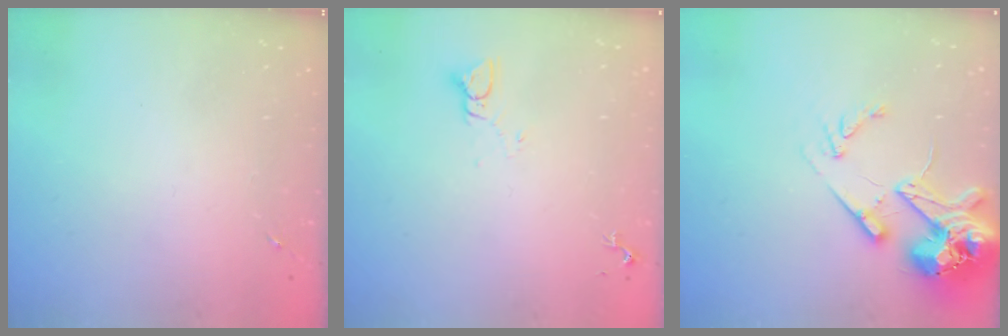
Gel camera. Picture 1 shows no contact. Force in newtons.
{"total": 3.2, "press": 3.2, "slide": 0.2}
{"total": 18.0, "press": 17.8, "slide": 2.8}